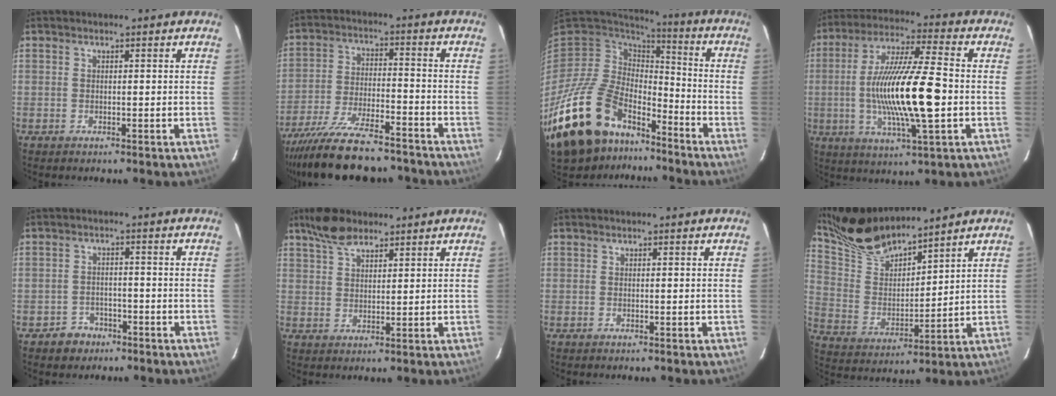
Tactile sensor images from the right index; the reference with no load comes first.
{"total": 20.3, "force": [-17.2, 5.2, 9.5], "torque": [-0.189, -0.033, -0.264]}
{"total": 25.8, "force": [-16.5, 14.3, 13.8], "torque": [-0.296, -0.017, -0.266]}
{"total": 18.2, "force": [-2.0, 2.8, 17.9], "torque": [-0.337, -0.005, -0.037]}
{"total": 3.6, "force": [-2.0, 2.9, 0.4], "torque": [-0.020, 0.009, -0.026]}
{"total": 6.6, "force": [4.9, 2.7, 3.4], "torque": [-0.064, 0.017, 0.093]}
{"total": 0.0}
{"total": 14.9, "force": [13.2, 3.6, 5.7], "torque": [-0.125, 0.006, 0.262]}